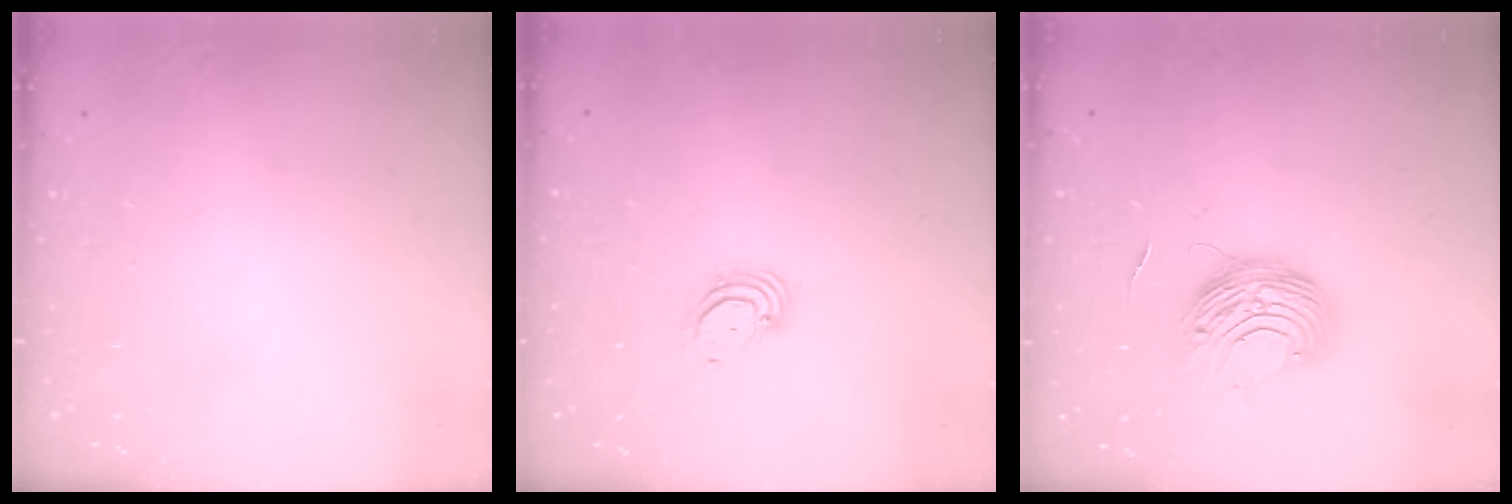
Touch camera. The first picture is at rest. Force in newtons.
{"total": 3.7, "press": 3.7, "slide": 0.1}
{"total": 9.3, "press": 9.3, "slide": 0.4}